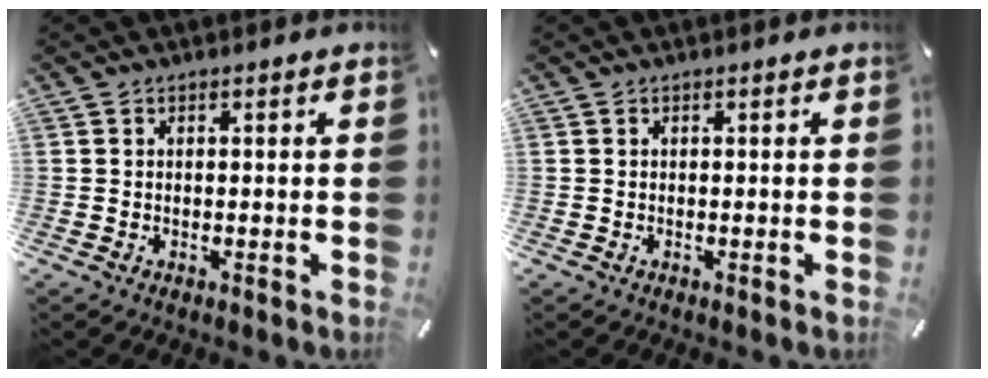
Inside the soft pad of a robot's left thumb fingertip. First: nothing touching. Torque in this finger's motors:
{"motor_torque": [0.01, 0.00, -0.07, 0.03, 0.00]}